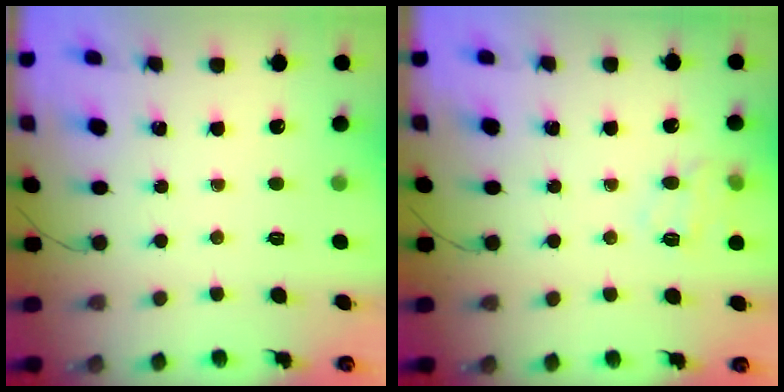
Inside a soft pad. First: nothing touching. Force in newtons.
{"total": 10.4, "press": 10.3, "slide": 0.9}